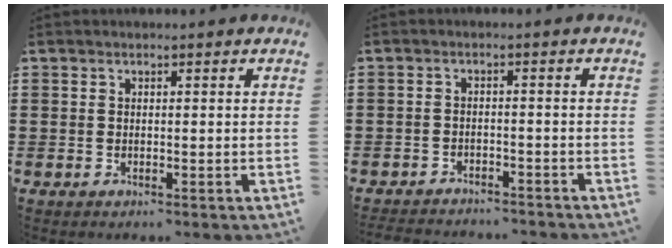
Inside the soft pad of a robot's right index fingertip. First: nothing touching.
{"total": 2.5, "force": [-2.5, 0.1, -0.1], "torque": [-0.003, 0.000, -0.054]}